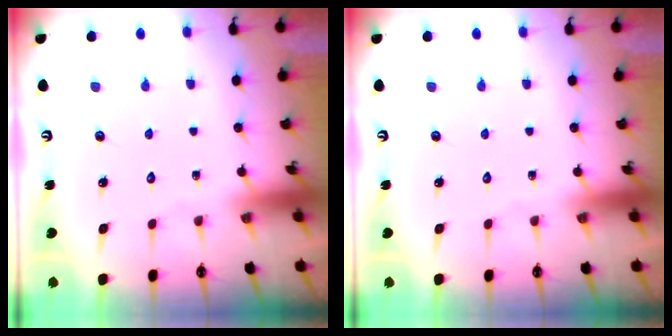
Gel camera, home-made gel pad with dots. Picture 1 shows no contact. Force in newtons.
{"total": 0.0}